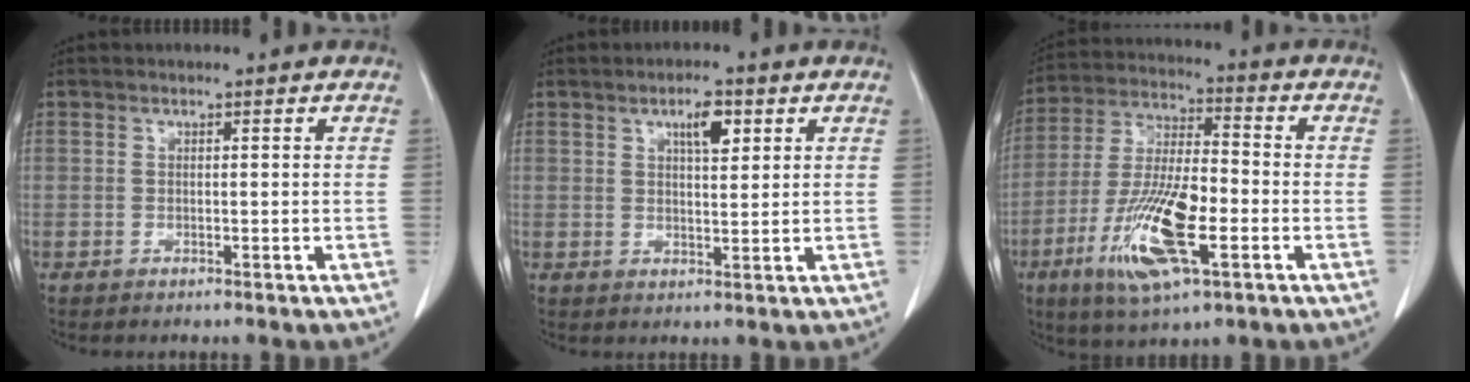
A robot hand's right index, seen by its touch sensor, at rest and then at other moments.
{"total": 4.5, "force": [2.3, 1.4, 3.7], "torque": [-0.059, -0.001, 0.039]}
{"total": 15.2, "force": [-5.3, 3.7, 13.8], "torque": [-0.280, -0.015, -0.094]}